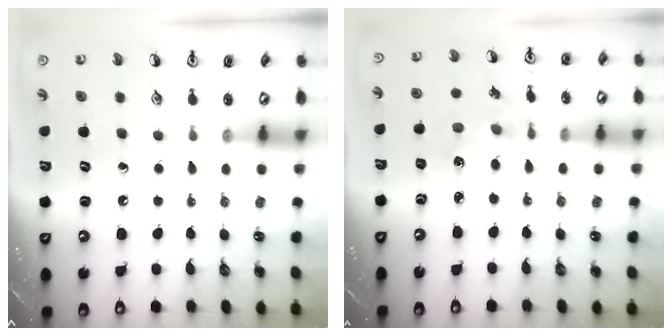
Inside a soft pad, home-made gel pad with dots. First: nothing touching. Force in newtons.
{"total": 2.0, "press": 2.0, "slide": 0.5}